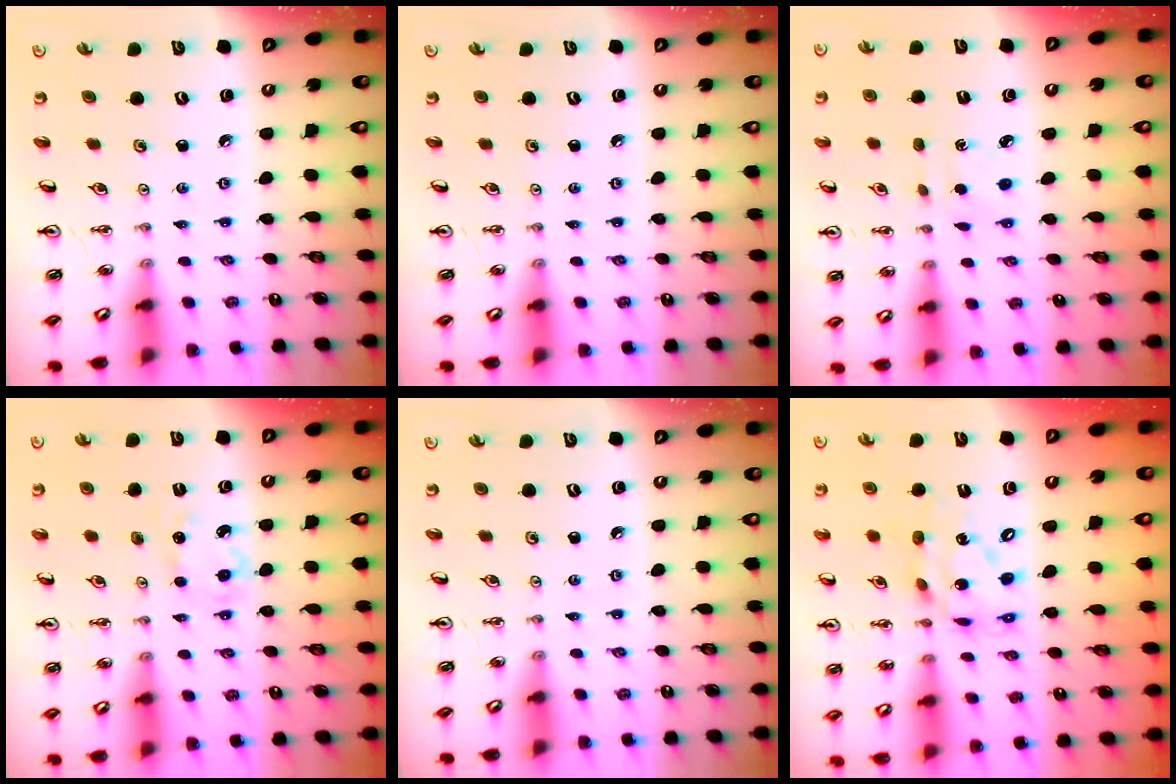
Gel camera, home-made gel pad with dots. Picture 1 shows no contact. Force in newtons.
{"total": 0.0}
{"total": 2.6, "press": 2.5, "slide": 0.7}
{"total": 5.3, "press": 5.2, "slide": 0.9}
{"total": 0.0}
{"total": 13.8, "press": 13.8, "slide": 1.2}